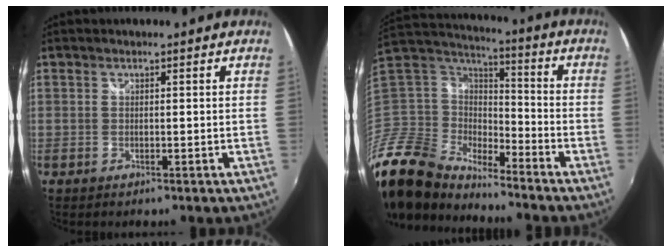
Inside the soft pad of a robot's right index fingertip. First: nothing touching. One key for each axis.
{"total": 18.4, "fx": -14.8, "fy": 8.9, "fz": 6.5, "tx": -0.177, "ty": -0.001, "tz": -0.300}